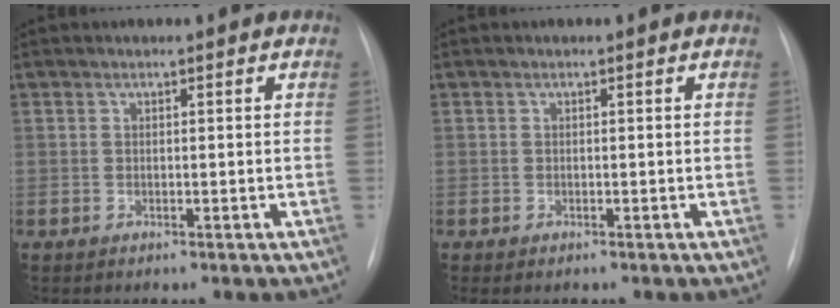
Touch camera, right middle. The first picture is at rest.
{"total": 0.9, "force": [-0.6, 0.3, 0.4], "torque": [-0.006, -0.002, -0.005]}